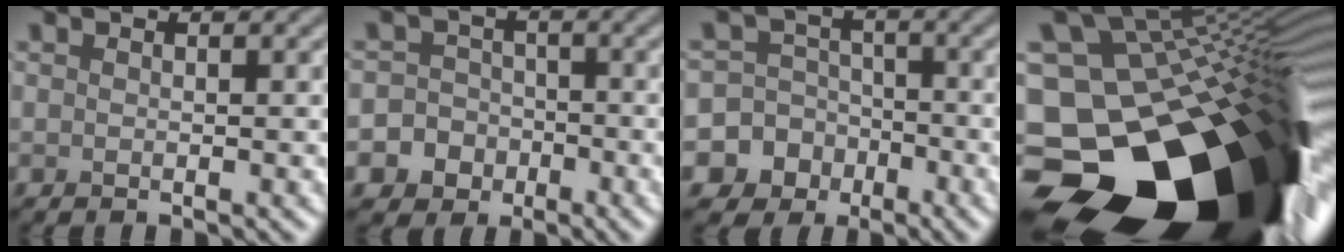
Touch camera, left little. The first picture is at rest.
{"total": 6.4, "force": [-3.2, 5.5, 0.7], "torque": [0.001, -0.011, -0.074]}
{"total": 10.5, "force": [-5.2, 9.1, 0.7], "torque": [-0.029, -0.019, -0.102]}
{"total": 22.0, "force": [-10.9, 13.3, 13.6], "torque": [-0.196, -0.029, -0.141]}